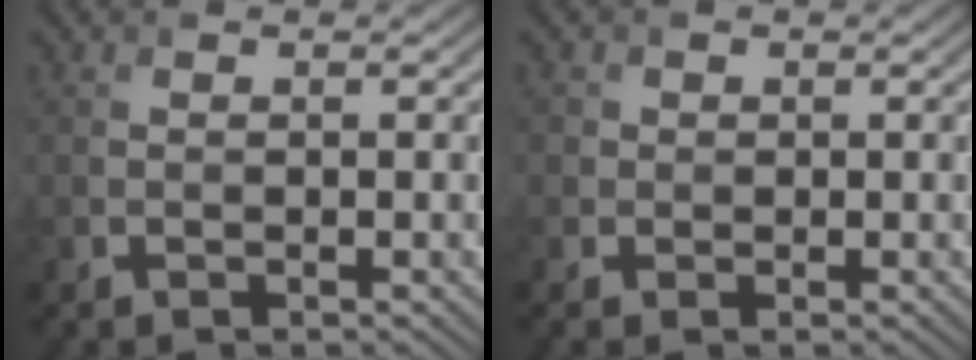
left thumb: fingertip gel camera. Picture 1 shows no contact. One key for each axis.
{"total": 1.6, "fx": -0.7, "fy": 1.4, "fz": 0.3, "tx": -0.008, "ty": 0.002, "tz": -0.013}